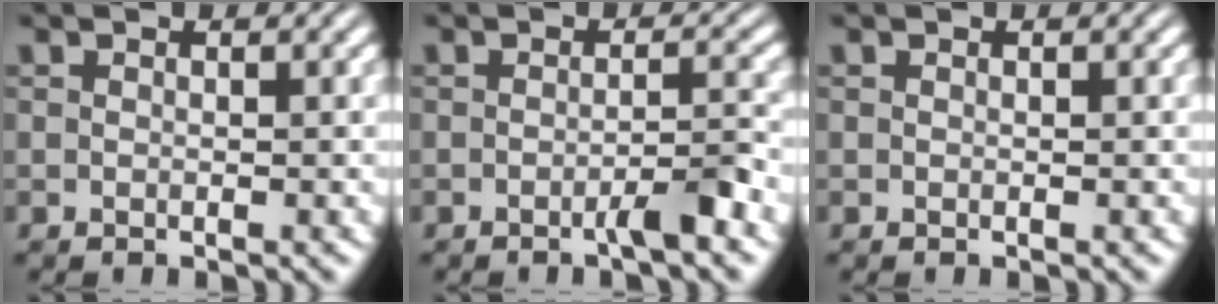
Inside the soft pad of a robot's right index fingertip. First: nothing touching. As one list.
[{"total": 2.1, "force": [-1.3, -0.1, 1.6], "torque": [-0.018, 0.002, -0.026]}, {"total": 0.0}]